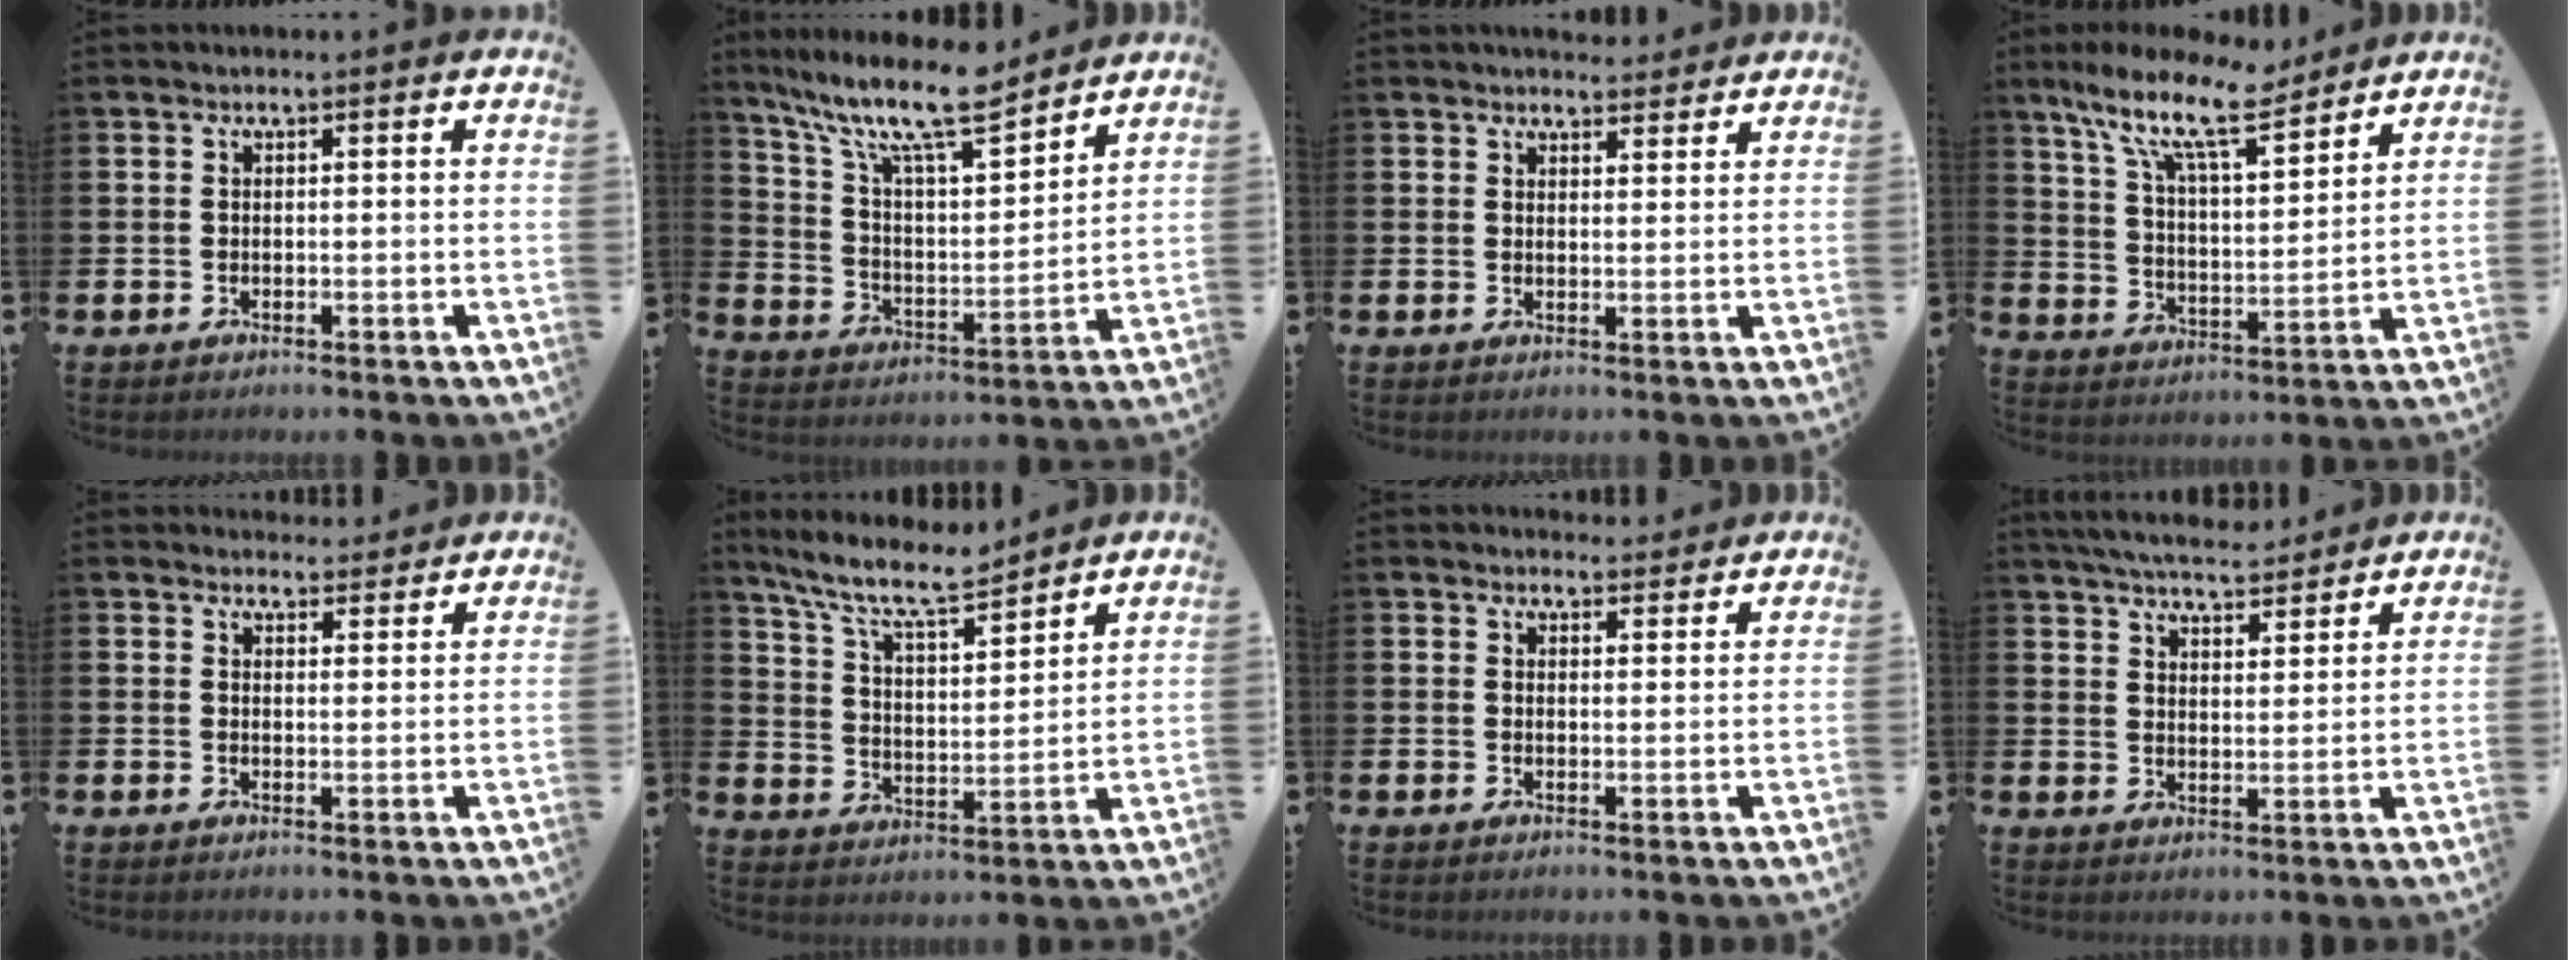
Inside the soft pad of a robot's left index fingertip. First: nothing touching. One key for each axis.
{"total": 12.8, "fx": 10.8, "fy": 2.5, "fz": 6.4, "tx": -0.143, "ty": -0.065, "tz": 0.185}
{"total": 3.3, "fx": 3.2, "fy": 0.8, "fz": 0.0, "tx": 0.003, "ty": -0.017, "tz": 0.057}
{"total": 12.5, "fx": 9.8, "fy": 3.5, "fz": 6.9, "tx": -0.155, "ty": -0.048, "tz": 0.168}
{"total": 3.3, "fx": 3.2, "fy": 0.7, "fz": -0.1, "tx": 0.005, "ty": -0.020, "tz": 0.056}
{"total": 9.9, "fx": 8.8, "fy": 1.9, "fz": 4.2, "tx": -0.110, "ty": -0.045, "tz": 0.157}
{"total": 2.8, "fx": 2.7, "fy": 0.6, "fz": -0.1, "tx": 0.006, "ty": -0.017, "tz": 0.047}
{"total": 6.0, "fx": 5.8, "fy": 0.8, "fz": 1.1, "tx": -0.038, "ty": -0.029, "tz": 0.104}